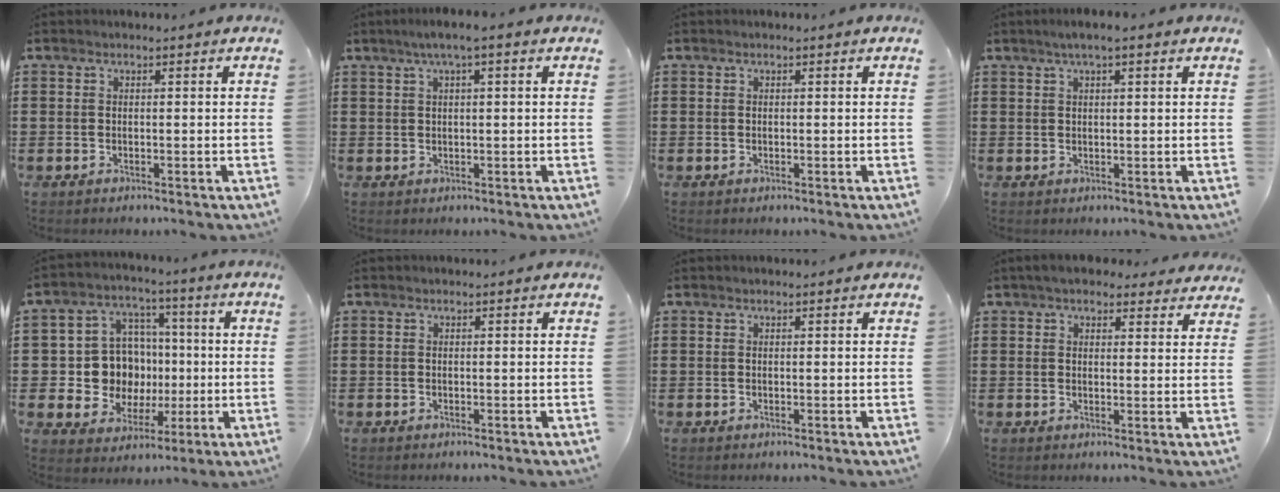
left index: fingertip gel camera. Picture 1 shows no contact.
{"total": 2.4, "force": [0.7, 0.0, 2.3], "torque": [-0.042, 0.000, 0.012]}
{"total": 0.0}
{"total": 2.2, "force": [1.1, 0.2, 1.9], "torque": [-0.036, 0.003, 0.018]}
{"total": 10.7, "force": [0.6, 10.0, 3.7], "torque": [-0.109, 0.006, 0.025]}
{"total": 0.0}
{"total": 0.0}
{"total": 4.0, "force": [3.4, 1.3, 1.5], "torque": [-0.040, -0.002, 0.064]}